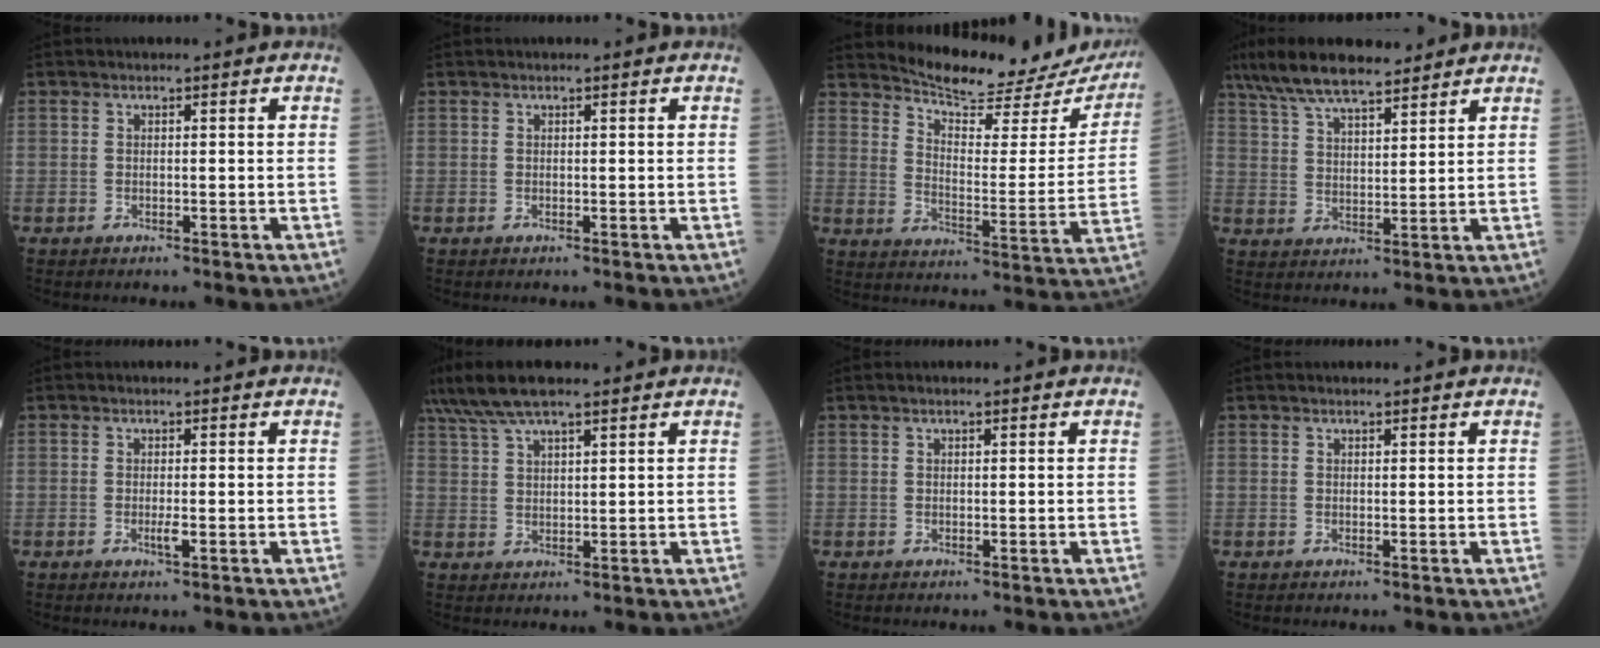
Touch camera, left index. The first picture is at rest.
{"total": 0.0}
{"total": 19.6, "force": [18.8, 2.8, 4.8], "torque": [-0.066, -0.073, 0.232]}
{"total": 12.1, "force": [9.9, 2.6, 6.4], "torque": [-0.125, 0.029, 0.179]}
{"total": 1.1, "force": [-0.3, 0.1, 1.0], "torque": [-0.021, -0.003, -0.004]}
{"total": 10.0, "force": [7.9, 1.9, 5.7], "torque": [-0.115, 0.042, 0.147]}
{"total": 0.5, "force": [0.4, 0.1, 0.3], "torque": [-0.009, 0.007, 0.007]}
{"total": 0.5, "force": [0.5, 0.0, 0.1], "torque": [-0.007, 0.003, 0.009]}